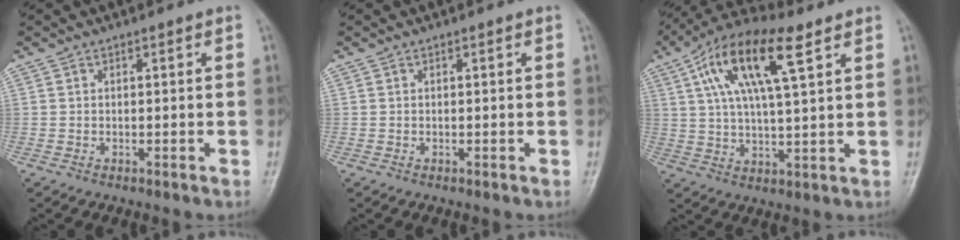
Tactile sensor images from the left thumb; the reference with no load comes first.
{"total": 0.0}
{"total": 15.4, "force": [6.6, 4.8, 13.0], "torque": [-0.242, 0.006, 0.114]}